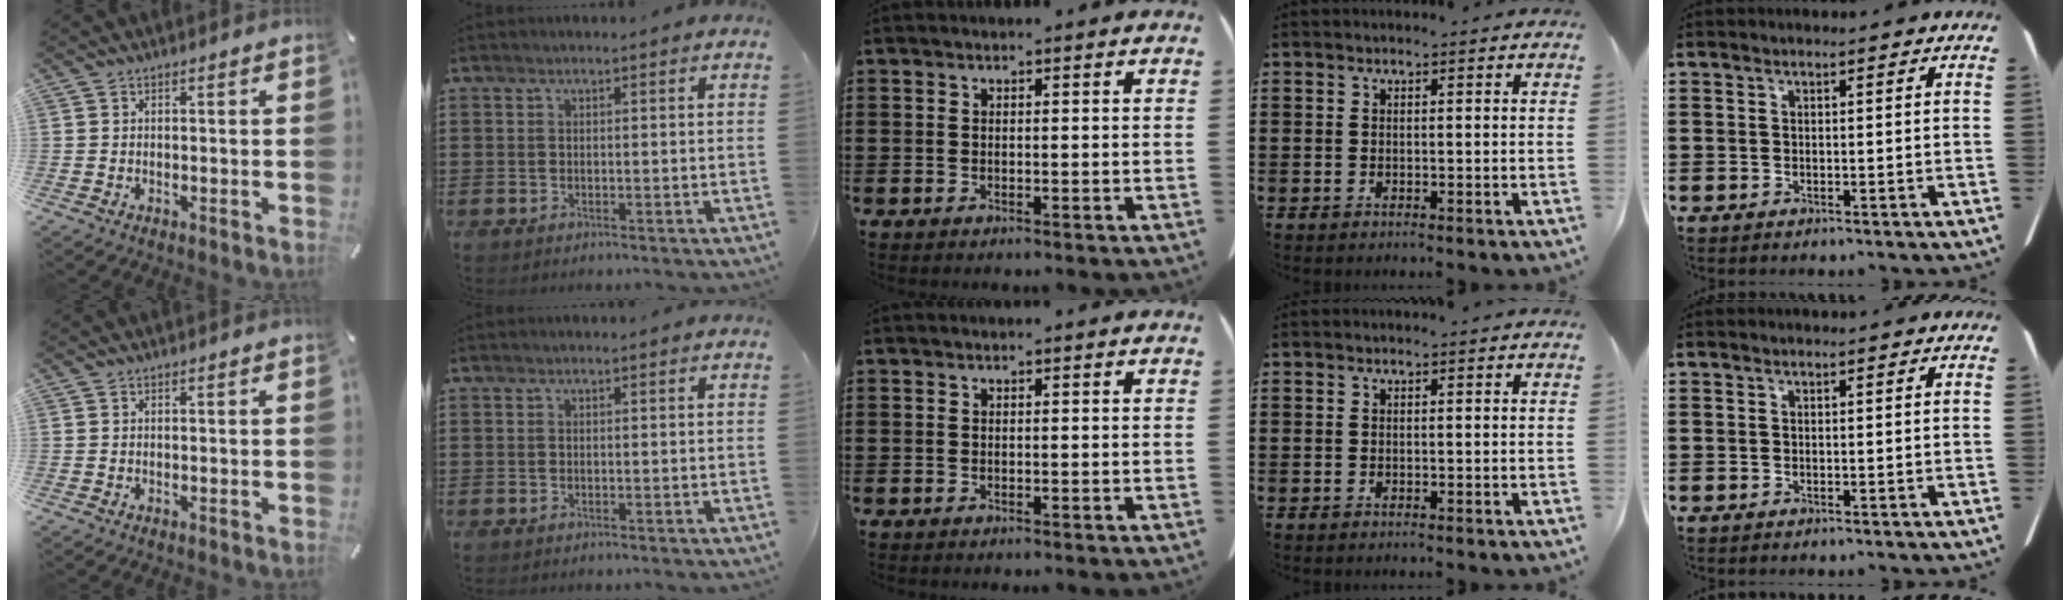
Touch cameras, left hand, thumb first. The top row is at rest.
{}